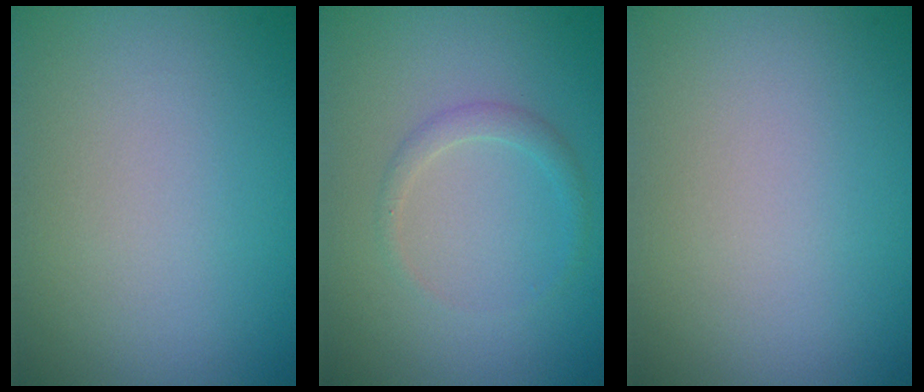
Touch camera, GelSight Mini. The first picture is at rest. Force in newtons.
{"total": 1.2, "press": 1.2, "slide": 0.0}
{"total": 0.0}